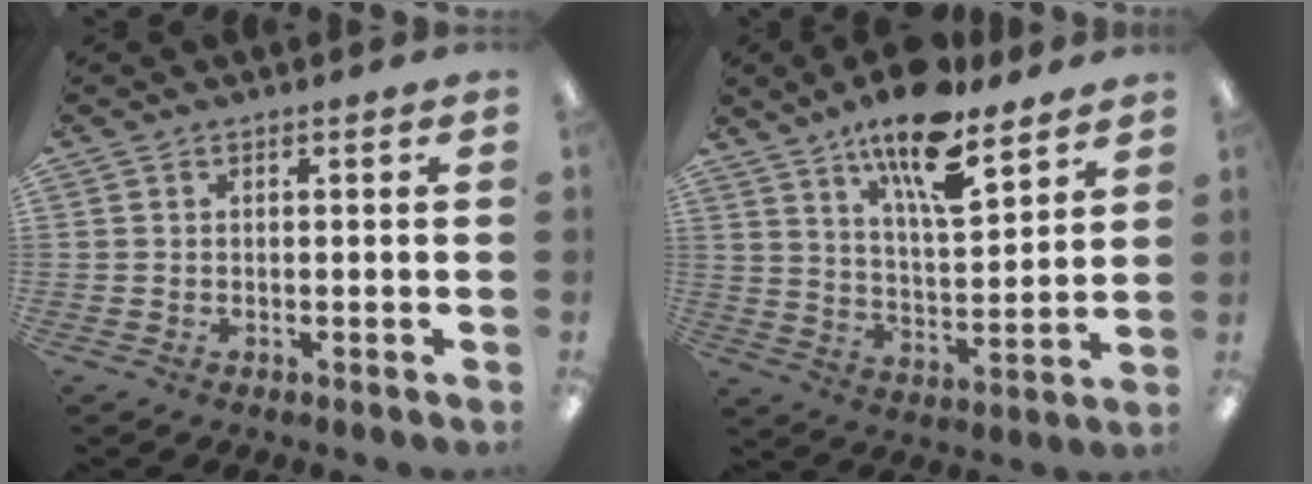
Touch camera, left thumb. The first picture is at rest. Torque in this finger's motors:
{"motor_torque": [0.32, 0.41, 1.59, -1.18, 0.20]}